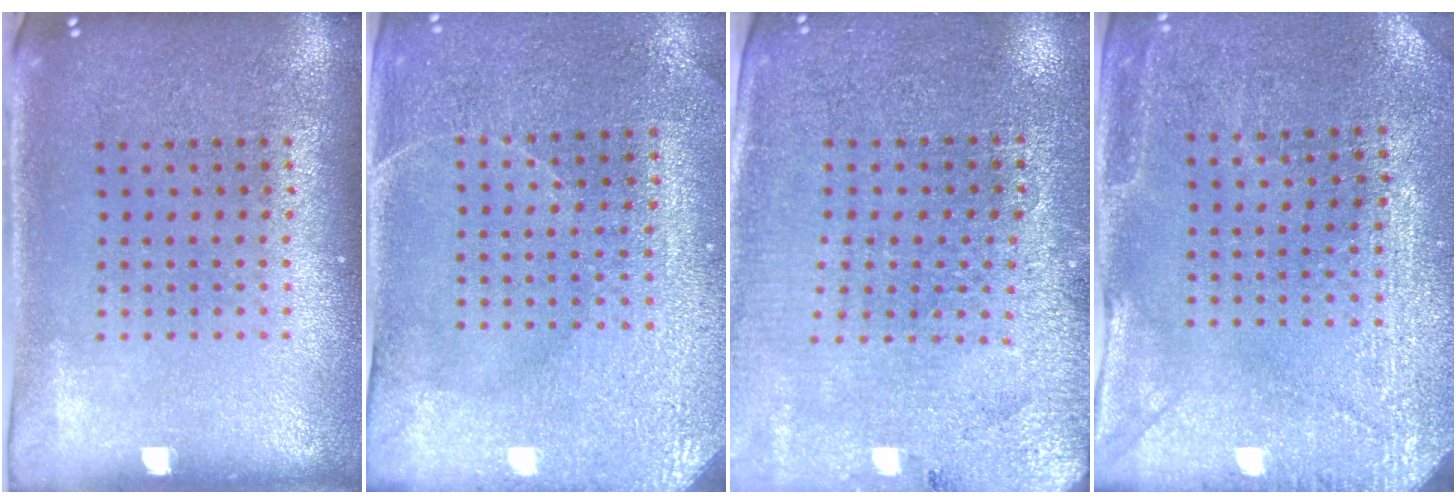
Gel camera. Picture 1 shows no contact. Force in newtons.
{"total": 3.0, "press": 2.9, "slide": 0.3}
{"total": 2.8, "press": 2.8, "slide": 0.5}
{"total": 2.9, "press": 2.8, "slide": 0.7}